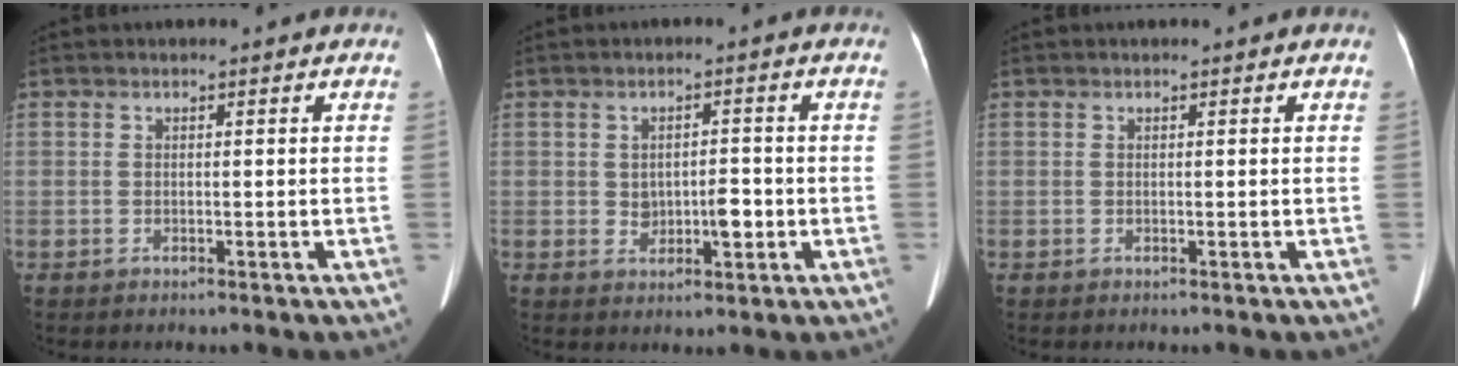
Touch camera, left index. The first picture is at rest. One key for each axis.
{"total": 3.8, "fx": -0.6, "fy": 2.2, "fz": 3.0, "tx": -0.045, "ty": 0.009, "tz": 0.000}
{"total": 0.0}